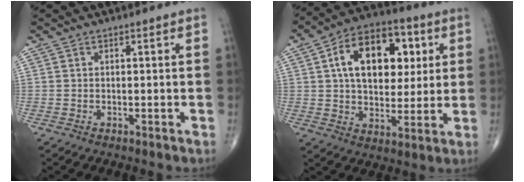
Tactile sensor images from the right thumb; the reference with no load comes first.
{"total": 18.1, "force": [4.6, 11.3, 13.3], "torque": [-0.174, 0.006, 0.071]}